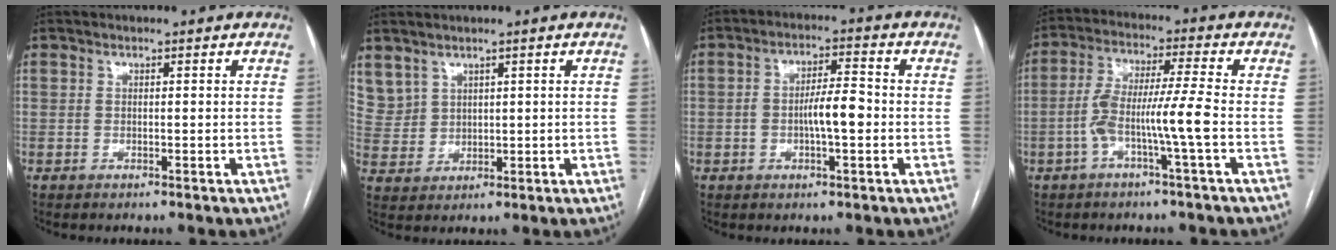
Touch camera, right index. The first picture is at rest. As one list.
[{"total": 5.4, "force": [3.7, 3.8, 0.9], "torque": [-0.025, 0.011, 0.090]}, {"total": 6.0, "force": [-1.0, 1.6, 5.7], "torque": [-0.105, 0.012, -0.016]}, {"total": 8.3, "force": [-2.6, -0.7, 7.8], "torque": [-0.156, 0.018, -0.049]}]